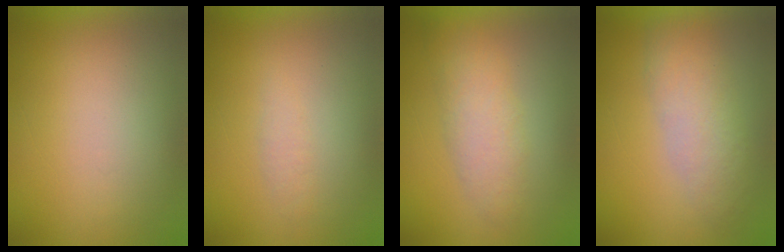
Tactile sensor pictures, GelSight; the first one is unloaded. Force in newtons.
{"total": 1.4}
{"total": 3.2}
{"total": 2.9}